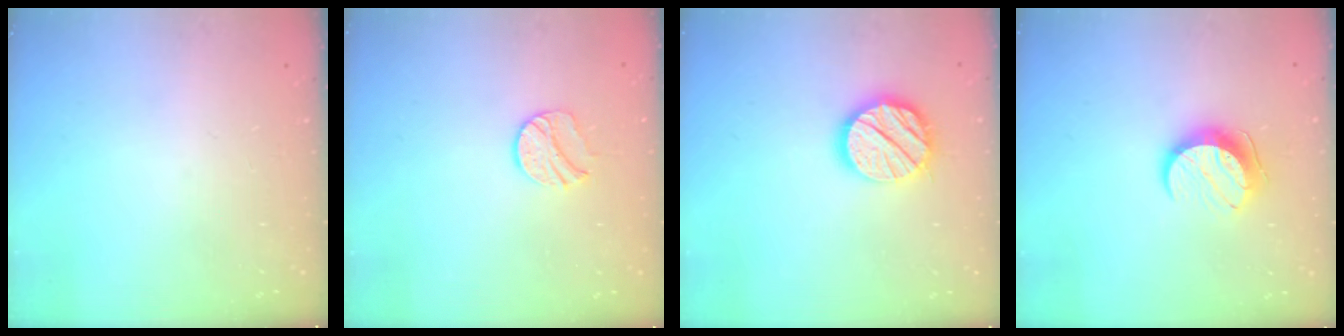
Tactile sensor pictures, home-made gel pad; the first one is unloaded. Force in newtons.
{"total": 8.7, "press": 8.7, "slide": 0.2}
{"total": 14.3, "press": 14.2, "slide": 2.0}
{"total": 9.4, "press": 9.4, "slide": 0.5}